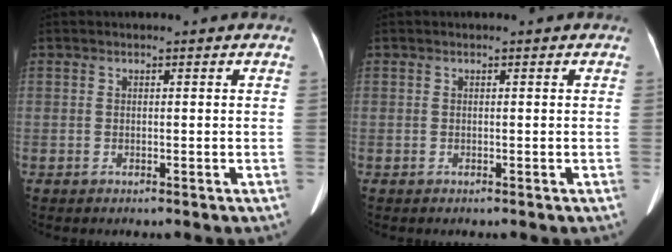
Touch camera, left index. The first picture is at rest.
{"total": 0.0}